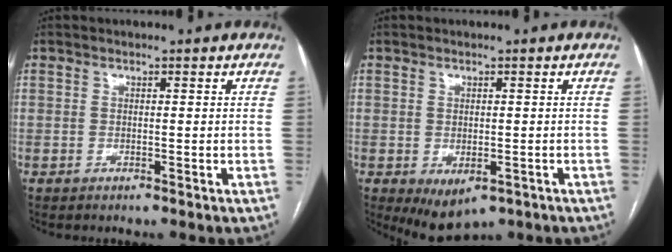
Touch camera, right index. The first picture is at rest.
{"total": 5.3, "force": [-2.4, 3.0, 3.5], "torque": [-0.051, -0.008, -0.022]}